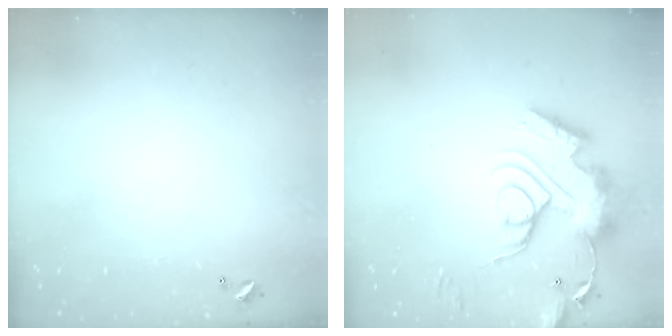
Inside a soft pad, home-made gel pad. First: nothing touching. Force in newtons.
{"total": 18.0, "press": 18.0, "slide": 1.7}